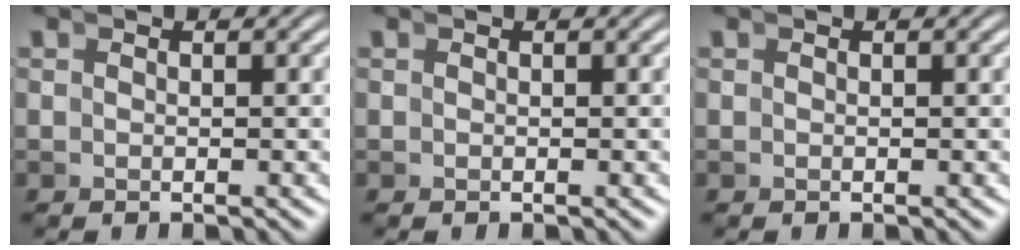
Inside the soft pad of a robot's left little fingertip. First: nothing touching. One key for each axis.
{"total": 0.0}
{"total": 0.0}